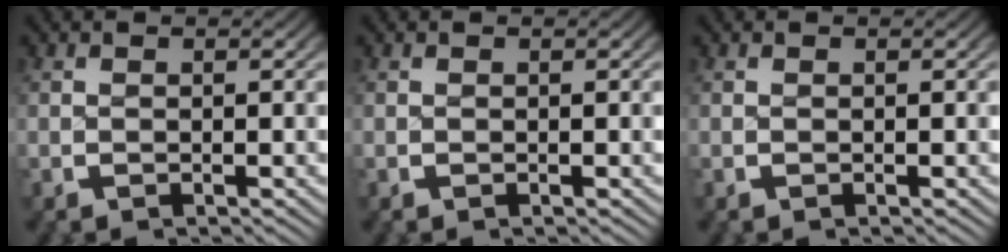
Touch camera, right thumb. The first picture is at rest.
{"total": 0.0}
{"total": 0.0}